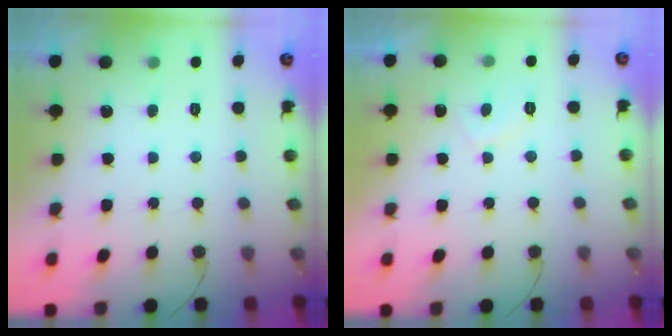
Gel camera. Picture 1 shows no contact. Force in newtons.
{"total": 1.7, "press": 1.6, "slide": 0.7}